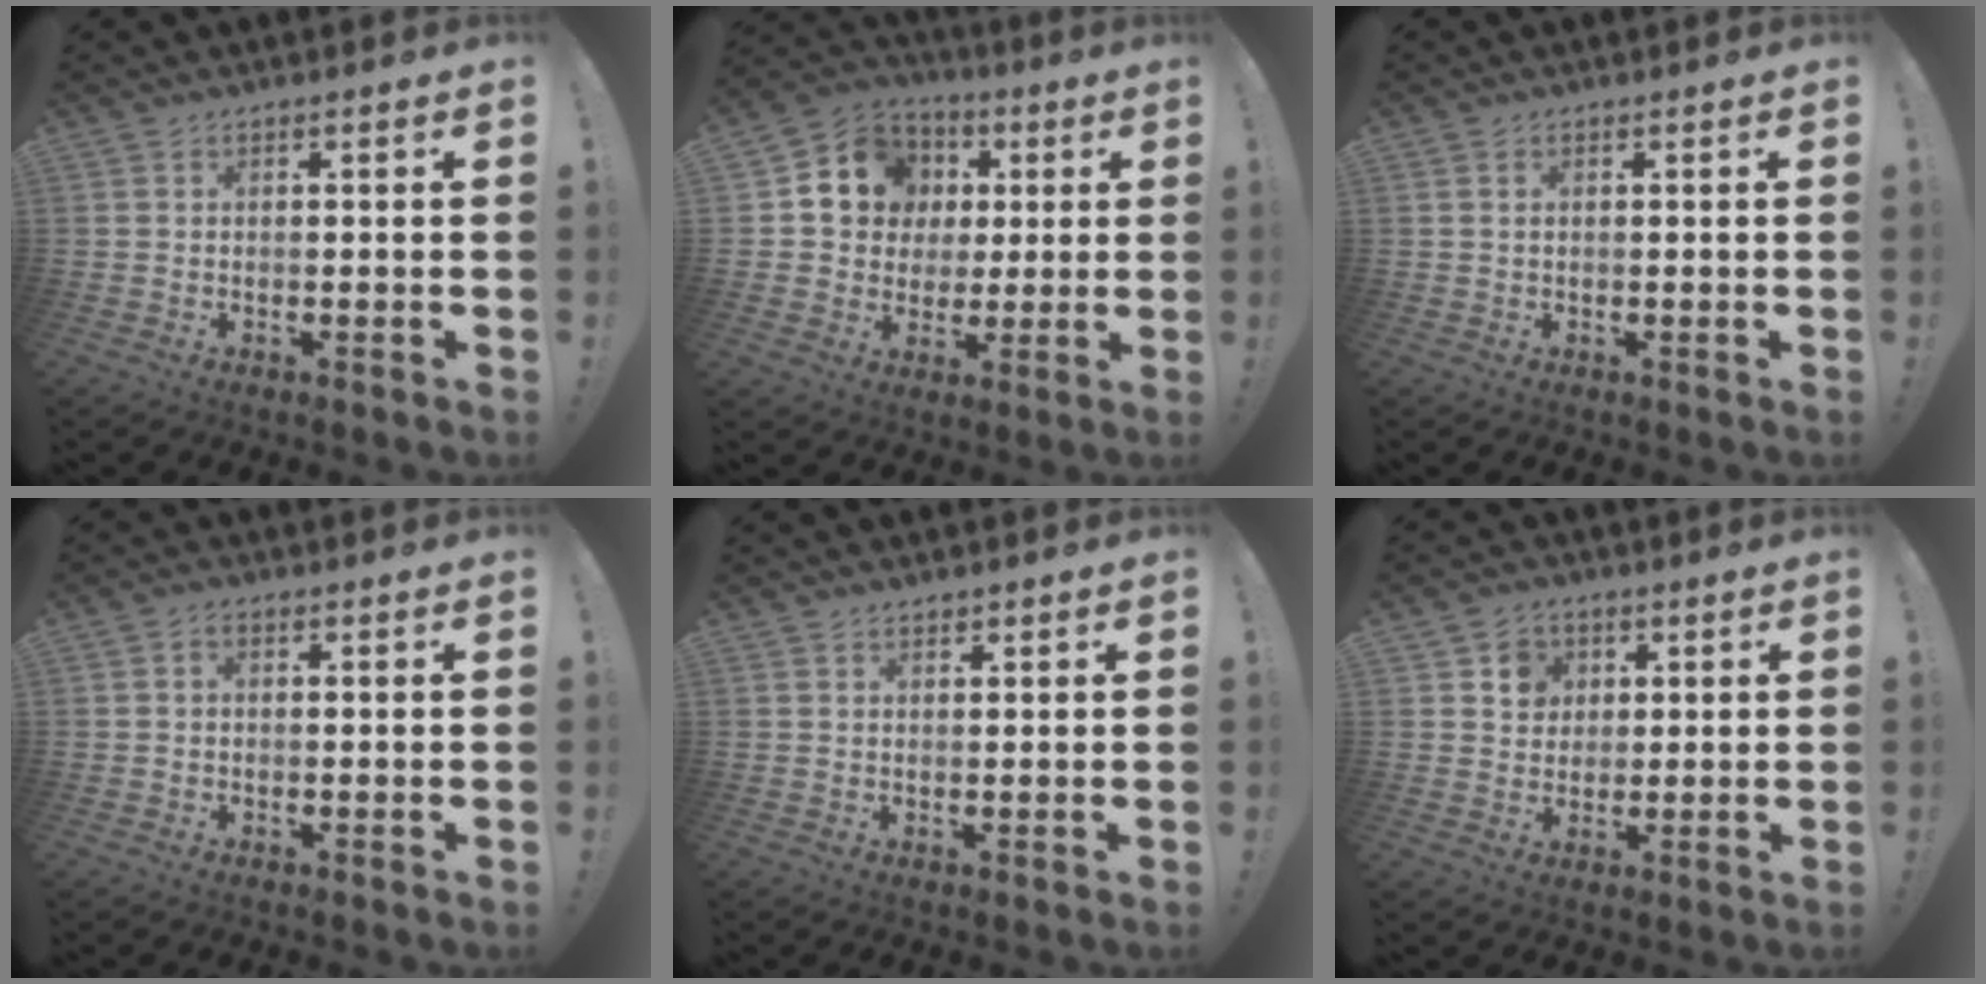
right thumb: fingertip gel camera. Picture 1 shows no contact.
{"total": 13.1, "force": [3.1, 11.8, 4.7], "torque": [-0.059, -0.006, 0.071]}
{"total": 0.8, "force": [0.4, 0.6, 0.4], "torque": [-0.011, 0.003, 0.009]}
{"total": 1.1, "force": [-0.3, 0.8, 0.7], "torque": [-0.016, 0.006, -0.006]}
{"total": 1.0, "force": [0.9, 0.4, 0.1], "torque": [0.014, -0.007, 0.015]}
{"total": 6.5, "force": [2.5, 5.8, 1.5], "torque": [-0.011, -0.014, 0.048]}